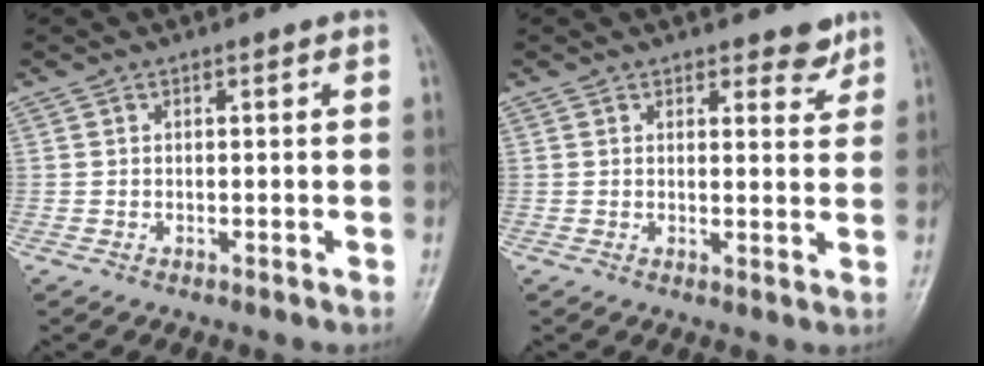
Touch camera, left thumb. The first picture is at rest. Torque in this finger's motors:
{"motor_torque": [-0.02, 0.02, -0.03, -0.20, 0.01]}